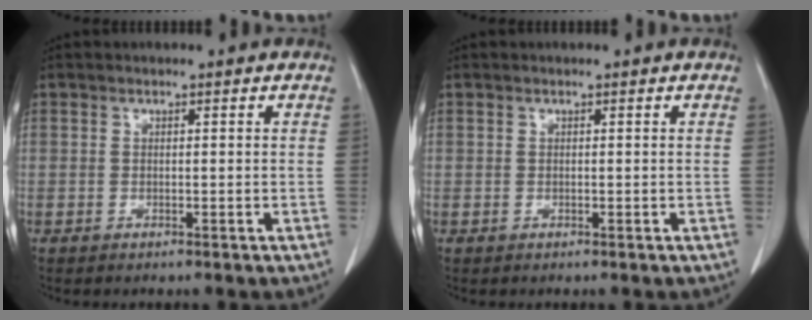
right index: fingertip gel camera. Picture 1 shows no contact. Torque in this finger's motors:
{"motor_torque": [0.00, 0.00, 0.01, 0.00]}